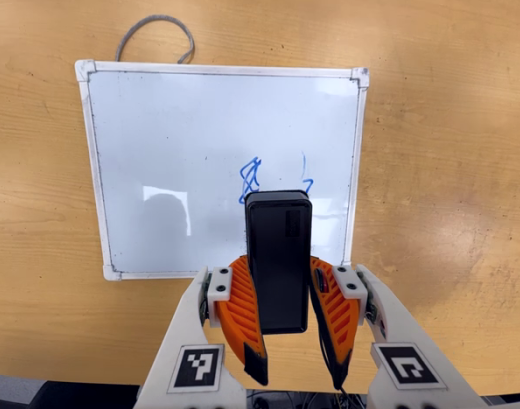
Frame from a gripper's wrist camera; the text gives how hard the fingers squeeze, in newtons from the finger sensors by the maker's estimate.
{"total": 8.3, "left": 7.4, "right": 9.3}